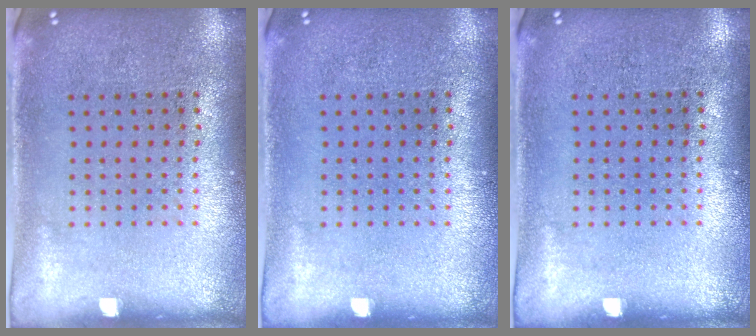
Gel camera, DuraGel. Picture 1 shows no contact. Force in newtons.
{"total": 0.0}
{"total": 0.0}